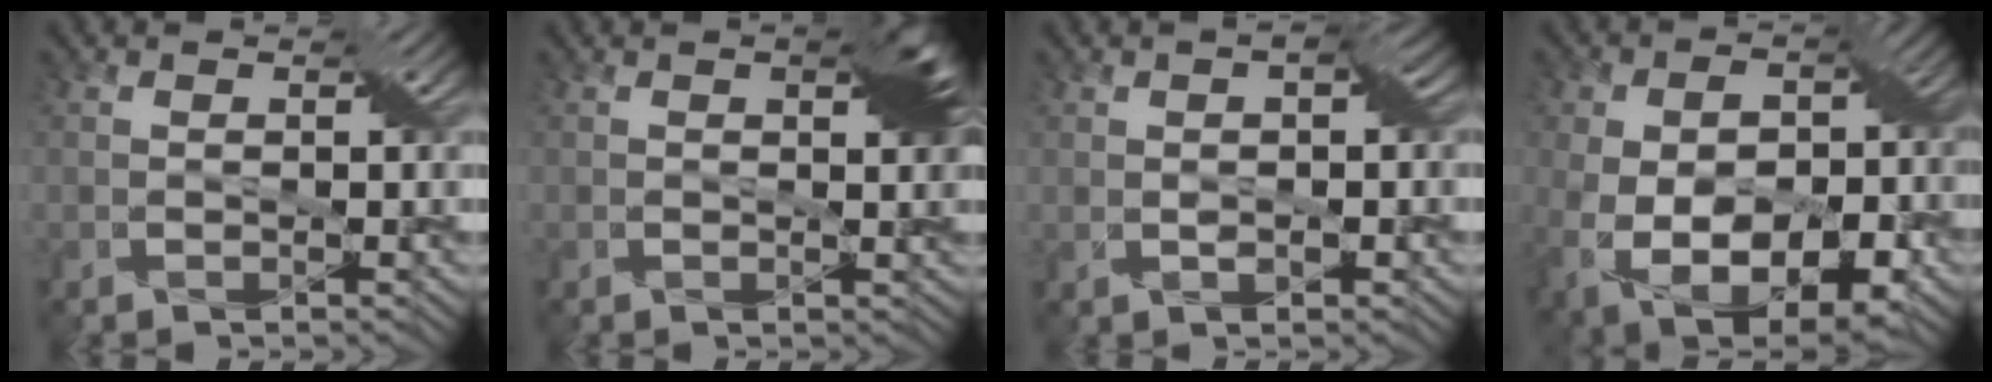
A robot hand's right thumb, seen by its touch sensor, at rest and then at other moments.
{"total": 3.4, "force": [1.1, 1.0, 3.0], "torque": [-0.044, 0.004, 0.016]}
{"total": 3.3, "force": [0.3, 1.6, 2.9], "torque": [-0.049, 0.006, 0.006]}
{"total": 16.4, "force": [-4.7, 10.2, 11.9], "torque": [-0.215, -0.040, -0.053]}